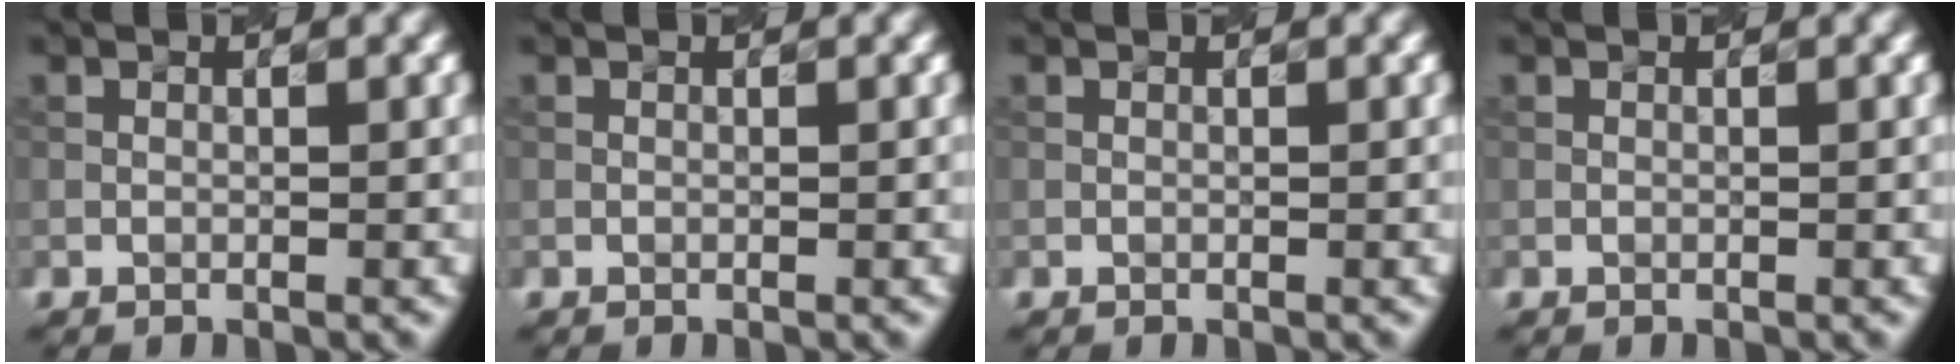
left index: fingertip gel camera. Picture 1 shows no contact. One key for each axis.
{"total": 0.0}
{"total": 0.0}
{"total": 0.0}